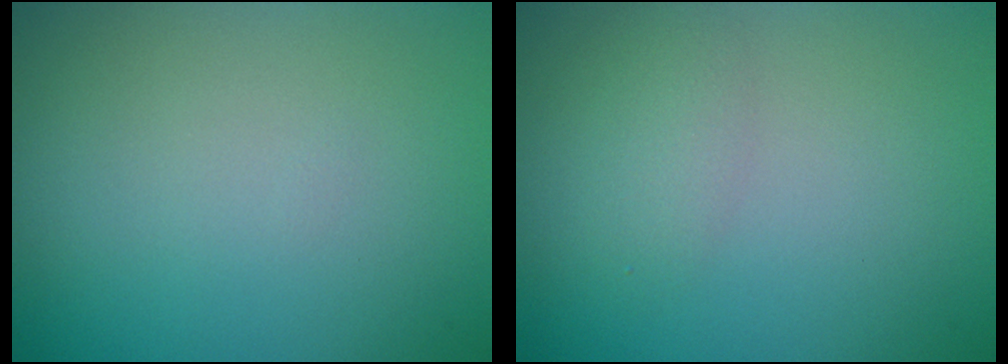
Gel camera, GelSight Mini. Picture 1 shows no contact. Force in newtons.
{"total": 1.6, "press": 1.6, "slide": 0.1}